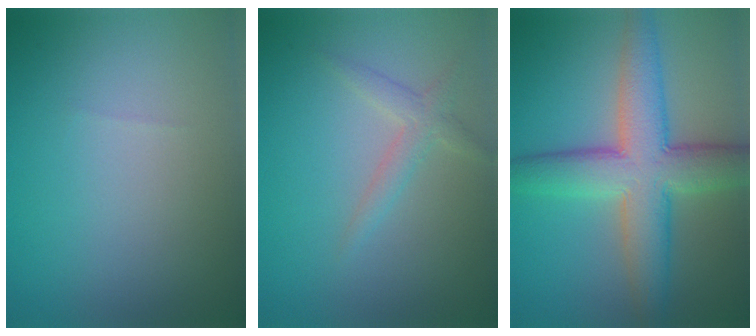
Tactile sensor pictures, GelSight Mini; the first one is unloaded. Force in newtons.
{"total": 1.8, "press": 1.8, "slide": 0.1}
{"total": 8.4, "press": 8.4, "slide": 0.3}